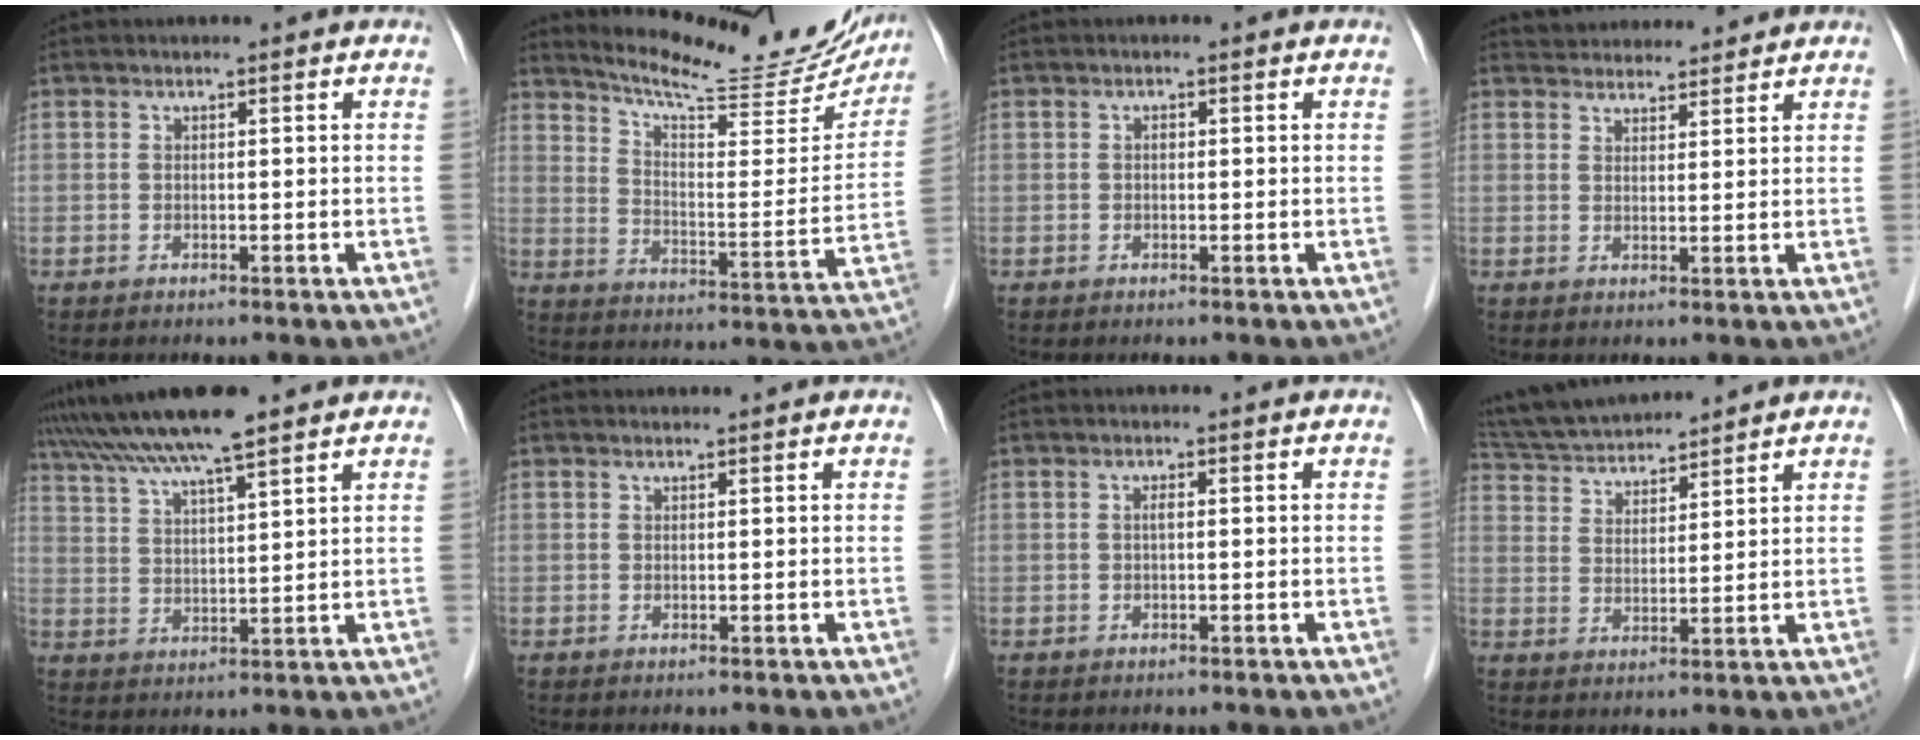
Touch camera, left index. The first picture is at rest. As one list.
[{"total": 21.0, "force": [19.3, 3.7, 7.5], "torque": [-0.106, -0.045, 0.254]}, {"total": 0.6, "force": [-0.4, 0.3, 0.4], "torque": [-0.007, -0.002, -0.009]}, {"total": 7.9, "force": [7.5, 2.0, 1.4], "torque": [-0.013, 0.020, 0.102]}, {"total": 11.8, "force": [9.8, 0.3, 6.7], "torque": [-0.123, 0.030, 0.162]}, {"total": 0.0}, {"total": 0.8, "force": [-0.3, 0.1, 0.7], "torque": [-0.014, -0.003, -0.007]}, {"total": 11.9, "force": [11.1, 2.1, 3.6], "torque": [-0.075, 0.031, 0.200]}]